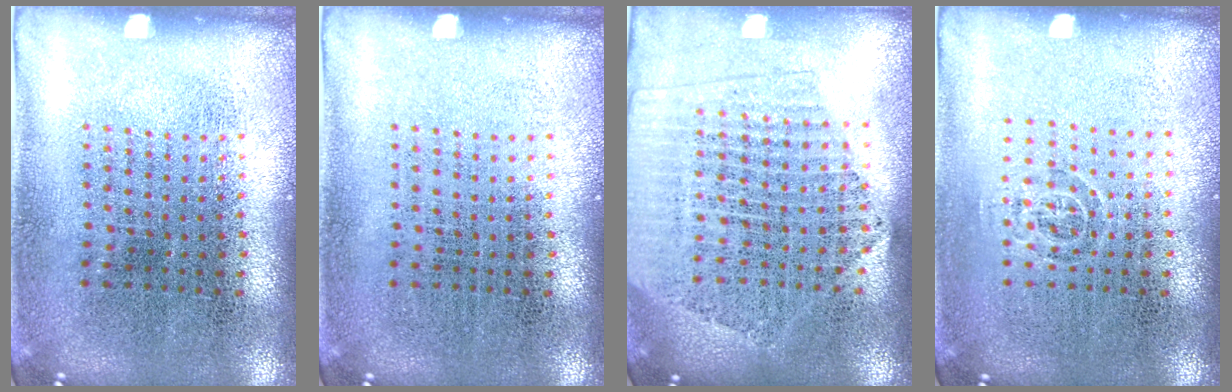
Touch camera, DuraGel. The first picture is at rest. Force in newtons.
{"total": 0.0}
{"total": 2.1, "press": 1.9, "slide": 0.9}
{"total": 0.7, "press": 0.6, "slide": 0.5}